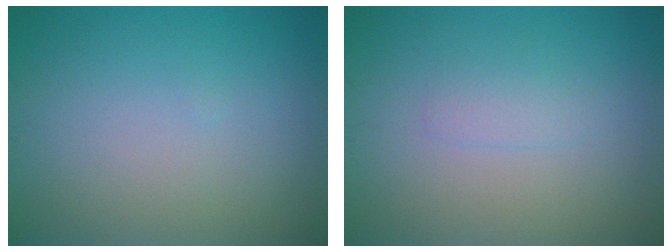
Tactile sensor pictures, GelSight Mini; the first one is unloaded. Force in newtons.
{"total": 1.1, "press": 1.1, "slide": 0.1}